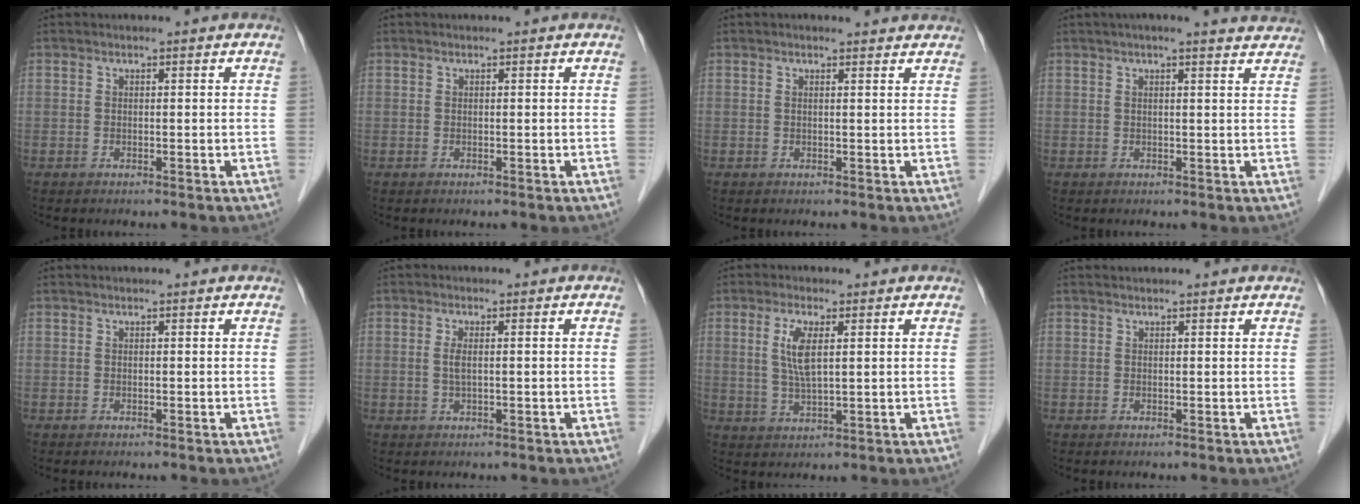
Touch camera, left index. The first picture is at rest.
{"total": 0.0}
{"total": 2.7, "force": [2.5, 0.3, 0.8], "torque": [-0.017, 0.005, 0.020]}
{"total": 7.0, "force": [6.1, 0.4, 3.4], "torque": [-0.043, 0.011, 0.056]}
{"total": 0.7, "force": [0.7, 0.0, 0.2], "torque": [-0.004, 0.009, 0.010]}
{"total": 1.8, "force": [0.1, 0.5, 1.7], "torque": [-0.043, 0.000, 0.003]}
{"total": 4.9, "force": [1.4, 0.9, 4.6], "torque": [-0.101, -0.002, 0.030]}
{"total": 1.8, "force": [1.7, 0.1, 0.3], "torque": [-0.011, 0.017, 0.022]}